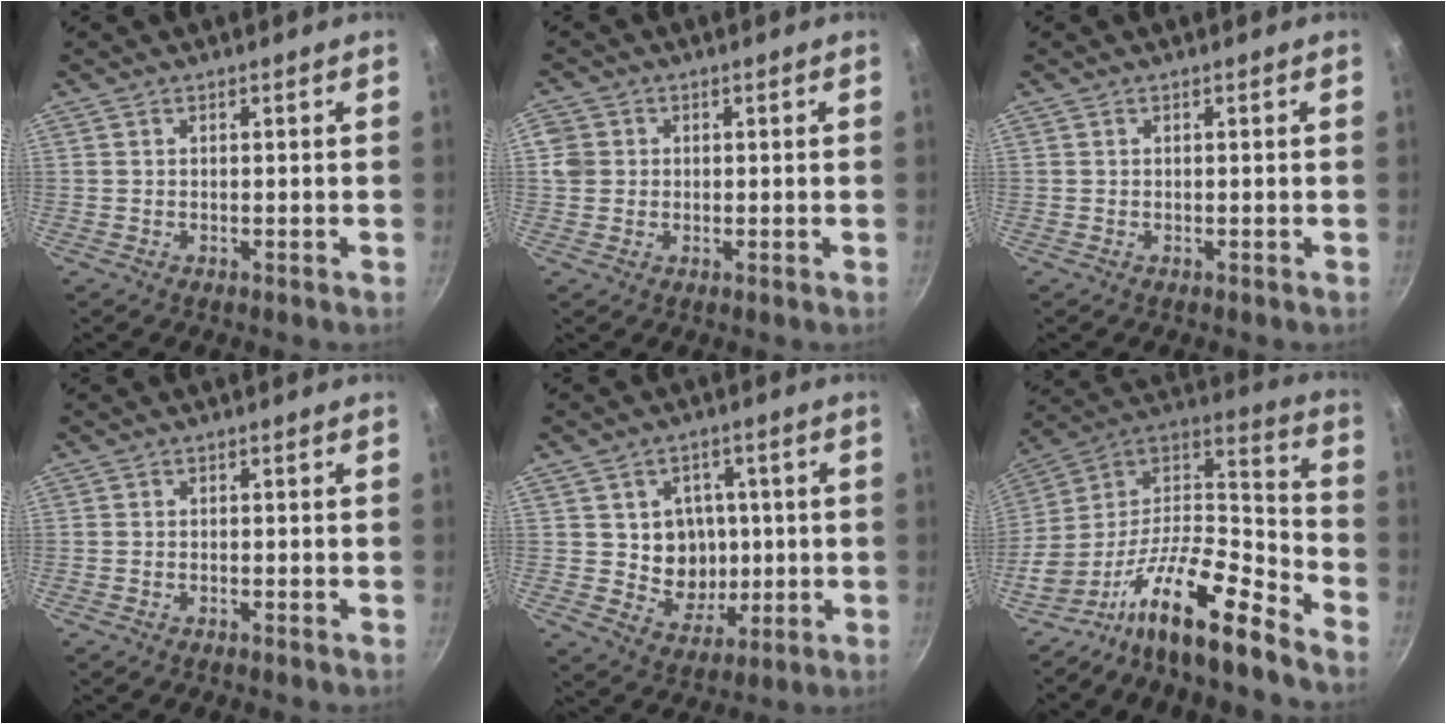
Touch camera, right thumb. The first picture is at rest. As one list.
[{"total": 3.8, "force": [0.4, 3.5, 1.3], "torque": [-0.009, 0.004, 0.002]}, {"total": 0.0}, {"total": 0.7, "force": [-0.6, 0.2, 0.2], "torque": [-0.016, 0.009, -0.014]}, {"total": 9.5, "force": [0.3, 8.7, 3.9], "torque": [-0.018, -0.001, 0.013]}, {"total": 20.3, "force": [-12.8, 7.0, 14.2], "torque": [-0.236, 0.097, -0.246]}]